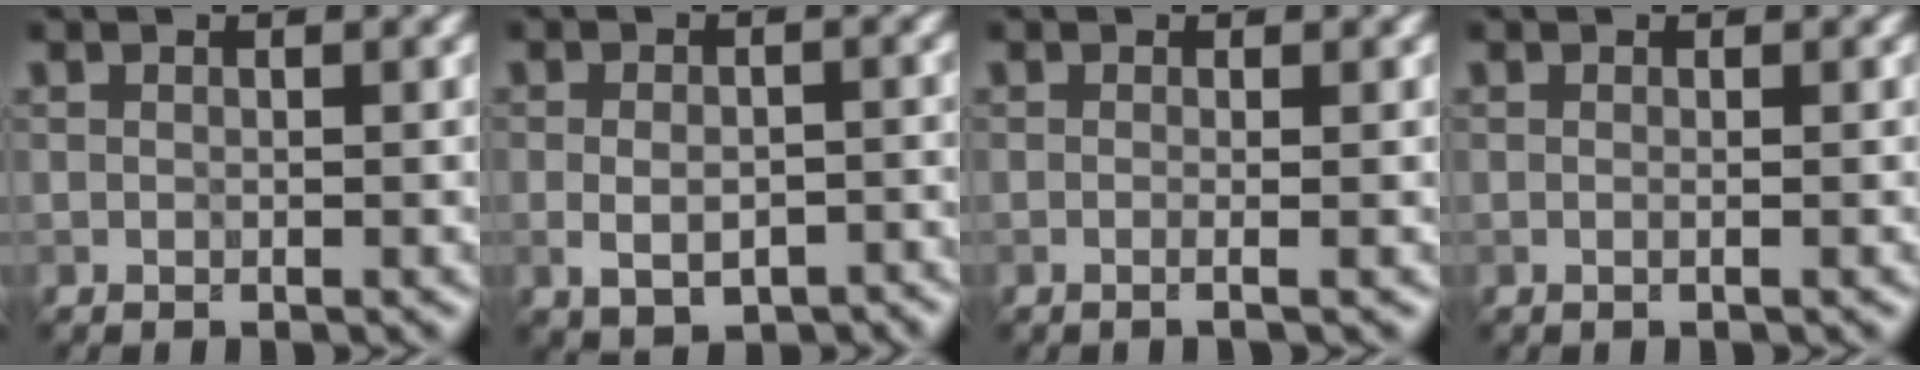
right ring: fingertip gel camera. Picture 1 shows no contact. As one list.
[{"total": 4.9, "force": [-1.8, 2.8, 3.5], "torque": [-0.053, -0.003, -0.024]}, {"total": 2.2, "force": [0.3, 1.1, 1.8], "torque": [-0.003, -0.004, -0.023]}, {"total": 0.9, "force": [0.2, 0.4, 0.7], "torque": [-0.005, -0.013, -0.010]}]